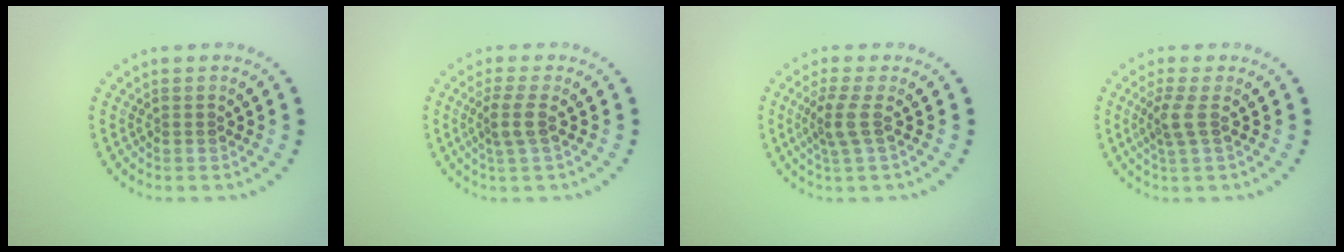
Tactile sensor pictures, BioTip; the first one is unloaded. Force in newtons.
{"total": 2.2, "press": 1.7, "slide": 1.3}
{"total": 2.4, "press": 1.9, "slide": 1.6}
{"total": 2.1, "press": 1.7, "slide": 1.2}